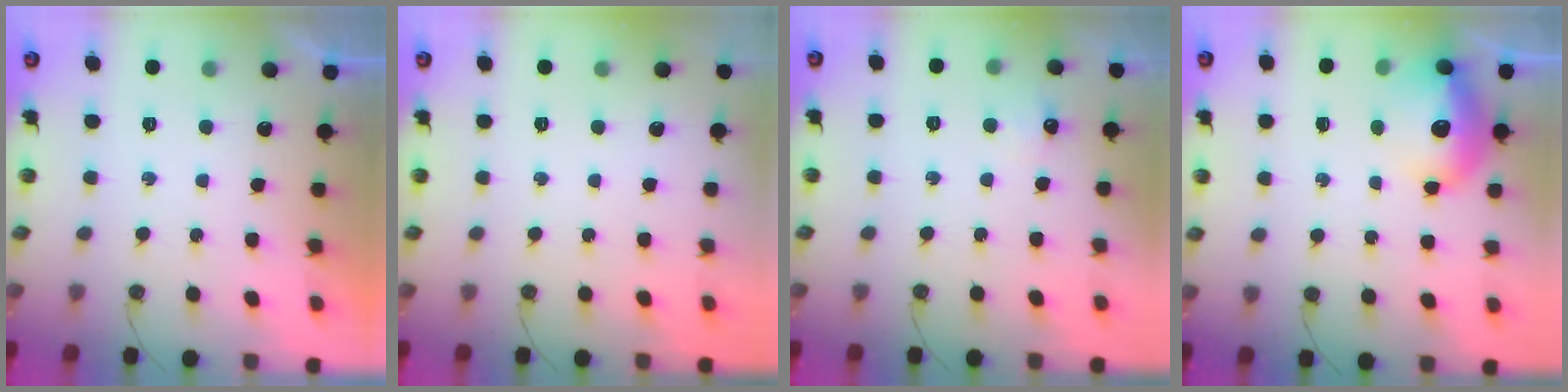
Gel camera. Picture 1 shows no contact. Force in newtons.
{"total": 0.0}
{"total": 4.0, "press": 4.0, "slide": 0.7}
{"total": 14.1, "press": 14.0, "slide": 1.1}